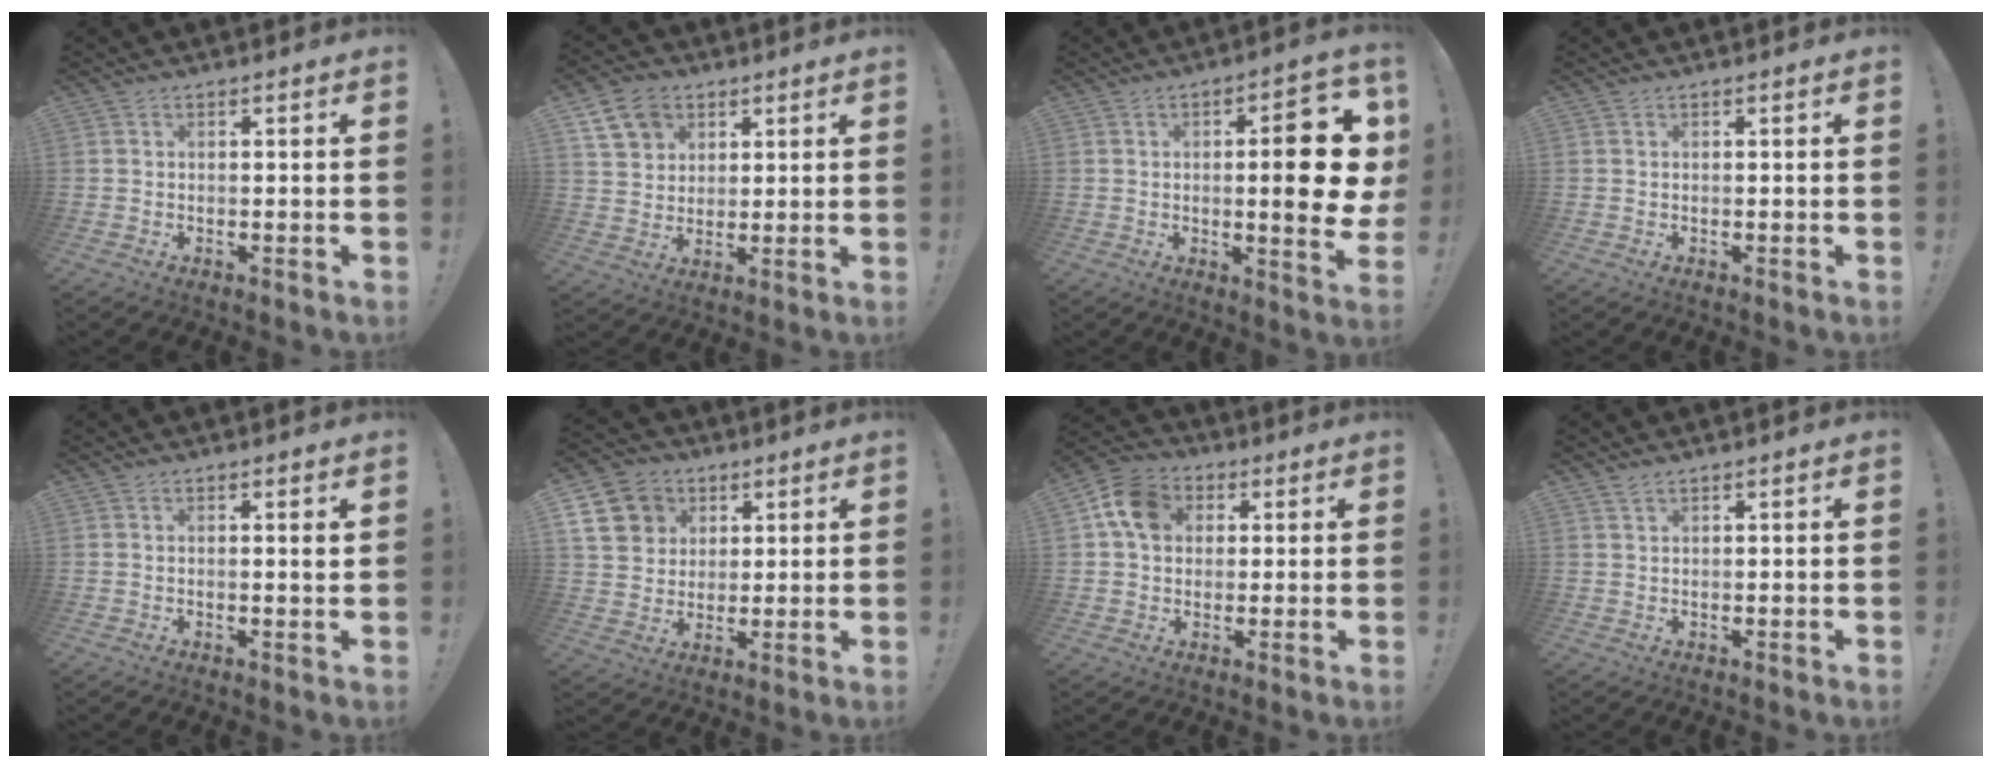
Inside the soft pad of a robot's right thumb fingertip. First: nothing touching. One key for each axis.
{"total": 10.8, "fx": 5.5, "fy": 8.3, "fz": 4.3, "tx": -0.074, "ty": -0.017, "tz": 0.112}
{"total": 15.3, "fx": 1.2, "fy": 3.8, "fz": 14.8, "tx": -0.190, "ty": -0.013, "tz": 0.010}
{"total": 0.0}
{"total": 1.6, "fx": 0.8, "fy": -0.1, "fz": 1.4, "tx": -0.012, "ty": -0.007, "tz": 0.009}
{"total": 13.5, "fx": 4.7, "fy": 11.6, "fz": 4.9, "tx": -0.064, "ty": -0.015, "tz": 0.102}
{"total": 11.6, "fx": 3.3, "fy": 9.2, "fz": 6.3, "tx": -0.103, "ty": 0.011, "tz": 0.070}
{"total": 1.5, "fx": 1.2, "fy": 0.4, "fz": 0.6, "tx": -0.010, "ty": -0.003, "tz": 0.023}